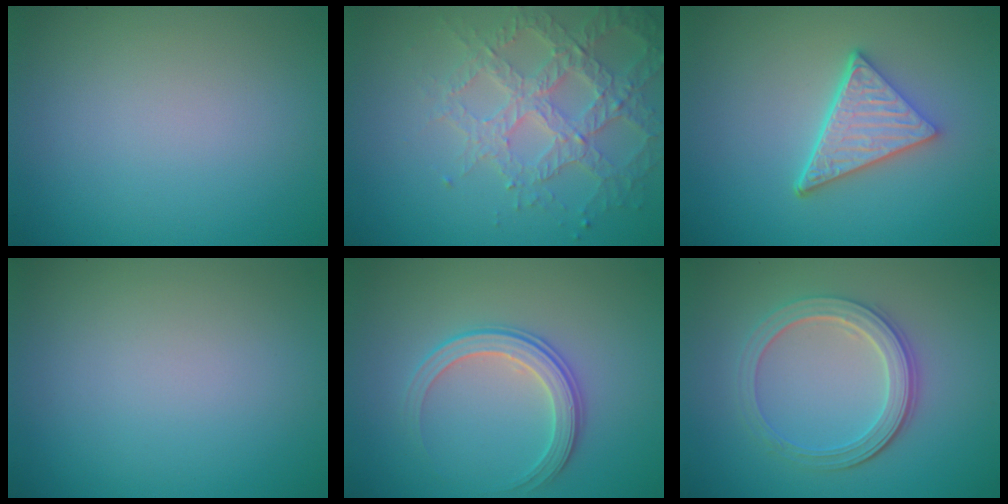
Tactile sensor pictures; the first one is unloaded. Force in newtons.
{"total": 5.1, "press": 4.4, "slide": 2.5}
{"total": 5.0, "press": 3.6, "slide": 3.5}
{"total": 0.0}
{"total": 3.0, "press": 2.8, "slide": 0.9}
{"total": 4.2, "press": 3.5, "slide": 2.3}